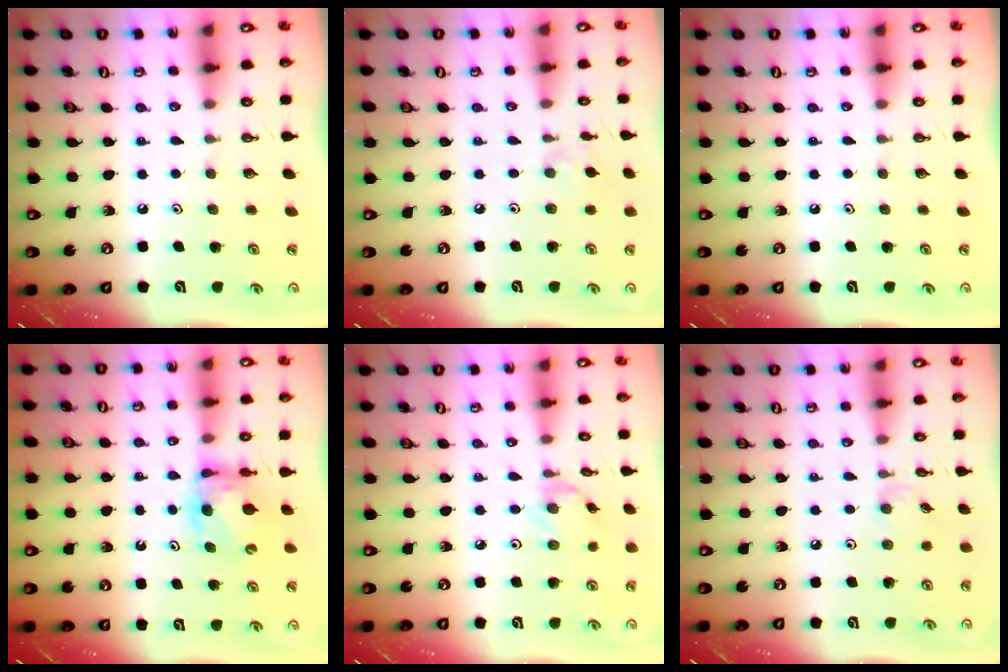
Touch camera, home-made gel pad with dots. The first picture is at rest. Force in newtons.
{"total": 2.1, "press": 2.1, "slide": 0.5}
{"total": 0.0}
{"total": 6.1, "press": 6.1, "slide": 0.5}
{"total": 1.2, "press": 1.1, "slide": 0.3}
{"total": 2.4, "press": 2.4, "slide": 0.5}